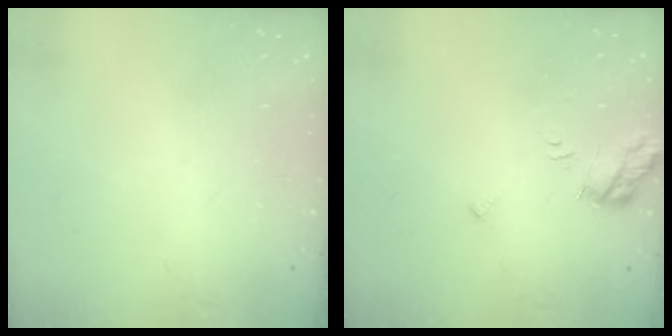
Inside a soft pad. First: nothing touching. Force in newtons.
{"total": 6.6, "press": 6.6, "slide": 0.3}